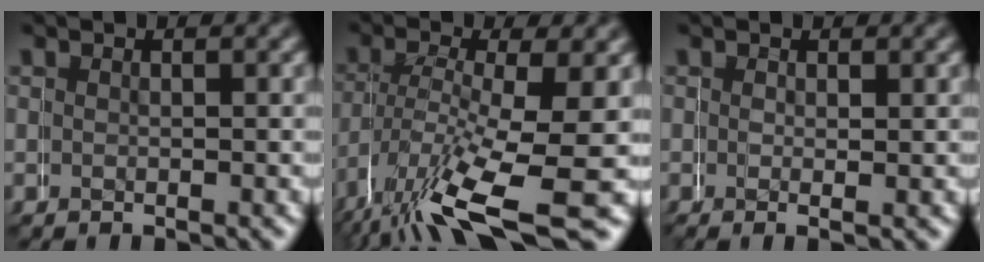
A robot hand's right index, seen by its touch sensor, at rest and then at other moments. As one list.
[{"total": 8.3, "force": [-4.1, 2.7, 6.7], "torque": [-0.125, -0.027, -0.055]}, {"total": 0.8, "force": [0.1, 0.1, 0.8], "torque": [-0.021, -0.005, -0.002]}]